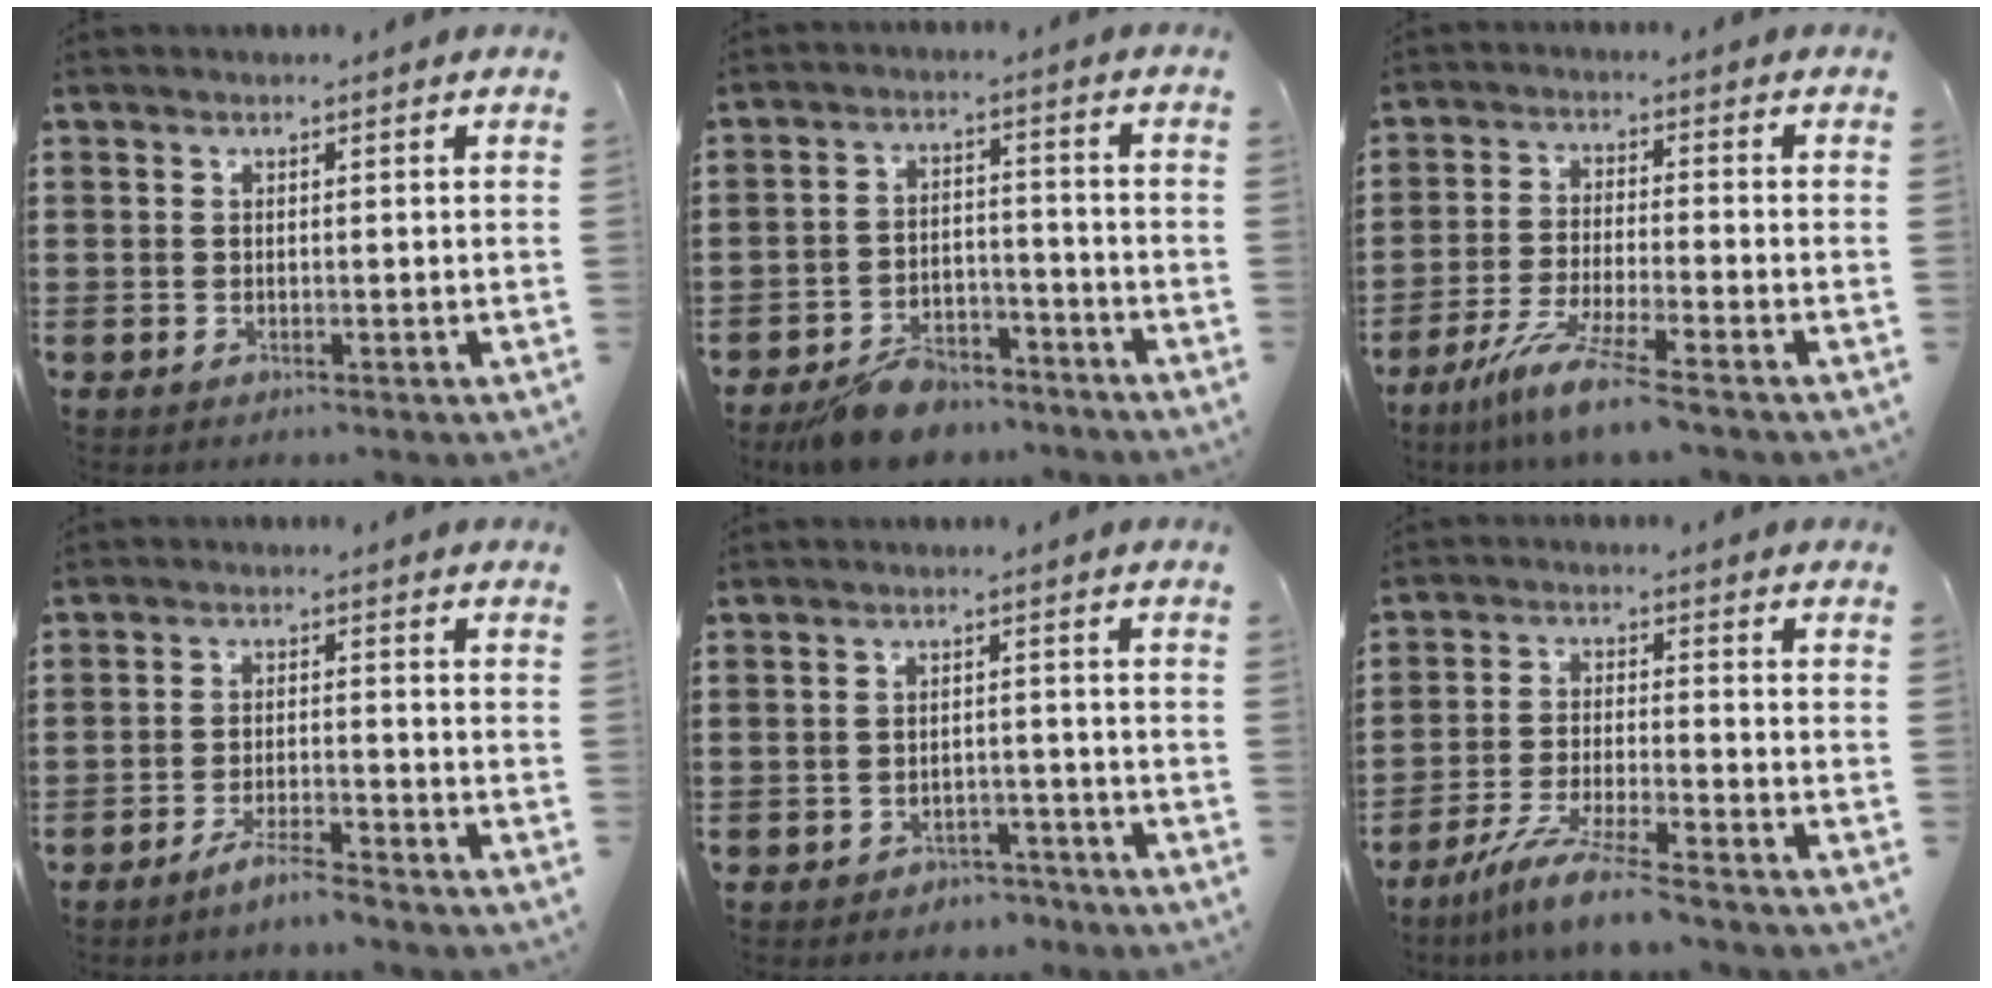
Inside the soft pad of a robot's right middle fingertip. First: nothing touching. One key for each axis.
{"total": 7.2, "fx": -6.4, "fy": 2.3, "fz": 2.2, "tx": -0.046, "ty": 0.017, "tz": -0.125}
{"total": 7.3, "fx": -5.8, "fy": -0.1, "fz": 4.6, "tx": -0.097, "ty": -0.015, "tz": -0.111}
{"total": 3.6, "fx": -3.3, "fy": 0.1, "fz": 1.6, "tx": -0.034, "ty": 0.002, "tz": -0.065}
{"total": 2.6, "fx": -2.6, "fy": 0.6, "fz": -0.2, "tx": -0.006, "ty": 0.003, "tz": -0.058}
{"total": 7.2, "fx": -6.1, "fy": -0.3, "fz": 3.9, "tx": -0.085, "ty": -0.016, "tz": -0.118}